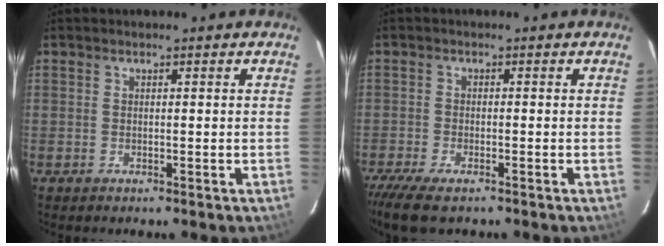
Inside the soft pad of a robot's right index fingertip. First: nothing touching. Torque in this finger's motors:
{"motor_torque": [0.87, -0.66, 0.36, 0.09]}